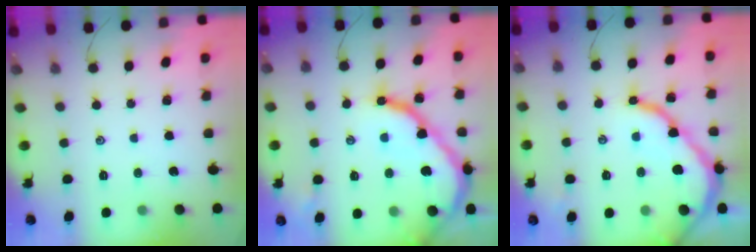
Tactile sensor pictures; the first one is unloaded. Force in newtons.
{"total": 19.8, "press": 19.7, "slide": 1.8}
{"total": 12.5, "press": 12.5, "slide": 1.4}